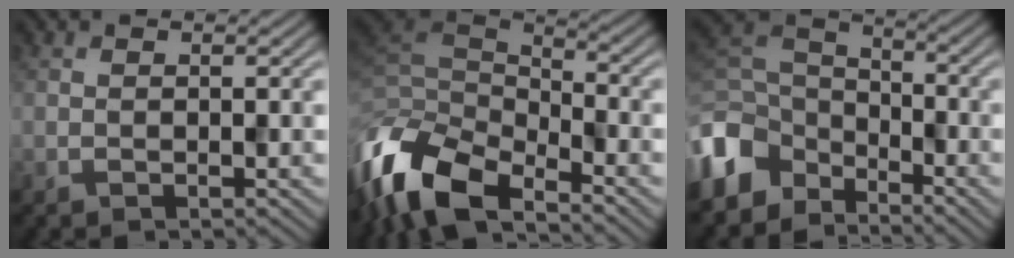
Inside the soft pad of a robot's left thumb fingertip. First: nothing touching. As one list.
[{"total": 12.4, "force": [-7.7, 5.3, 8.2], "torque": [-0.198, -0.015, -0.148]}, {"total": 10.5, "force": [-6.4, 6.8, 4.7], "torque": [-0.136, -0.007, -0.143]}]